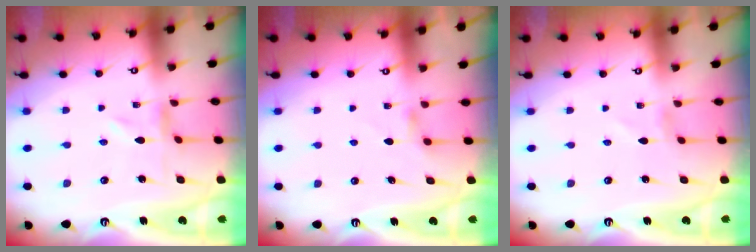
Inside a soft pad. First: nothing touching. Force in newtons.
{"total": 2.8, "press": 2.7, "slide": 0.6}
{"total": 1.0, "press": 1.0, "slide": 0.1}